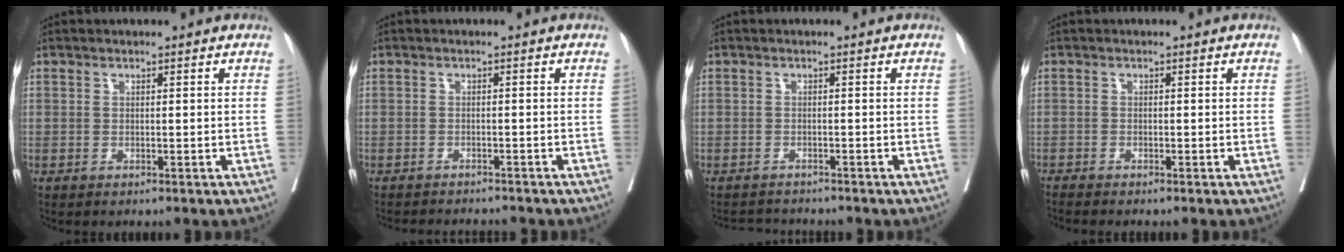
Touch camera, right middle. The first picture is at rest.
{"total": 5.5, "force": [-5.3, 0.6, 1.4], "torque": [-0.014, -0.009, -0.069]}
{"total": 2.2, "force": [-2.2, -0.1, -0.3], "torque": [0.008, -0.012, -0.039]}
{"total": 1.8, "force": [-1.6, -0.4, 0.6], "torque": [-0.007, -0.001, -0.029]}